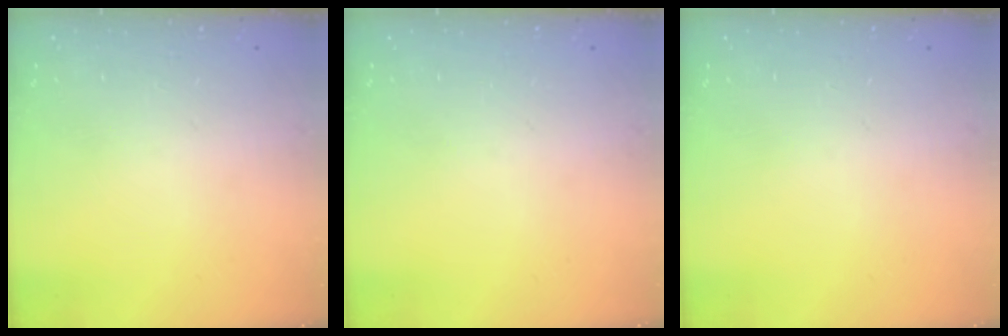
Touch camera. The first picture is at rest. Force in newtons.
{"total": 0.0}
{"total": 0.0}